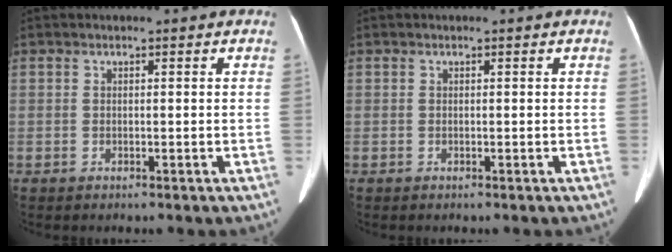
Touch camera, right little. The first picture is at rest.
{"total": 0.0}